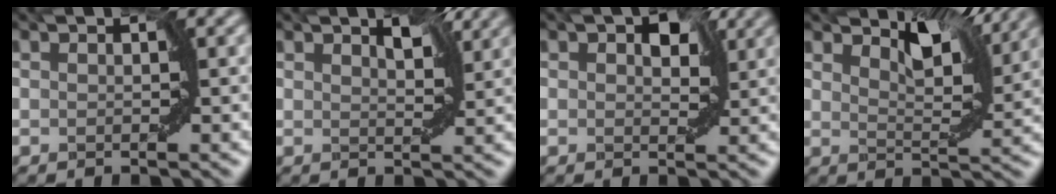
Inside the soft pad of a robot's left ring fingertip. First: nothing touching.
{"total": 2.7, "force": [2.1, 0.6, 1.7], "torque": [-0.025, 0.002, 0.034]}
{"total": 3.4, "force": [1.5, 1.8, 2.5], "torque": [-0.035, 0.004, 0.023]}
{"total": 5.2, "force": [4.1, 1.2, 2.9], "torque": [-0.057, 0.001, 0.067]}